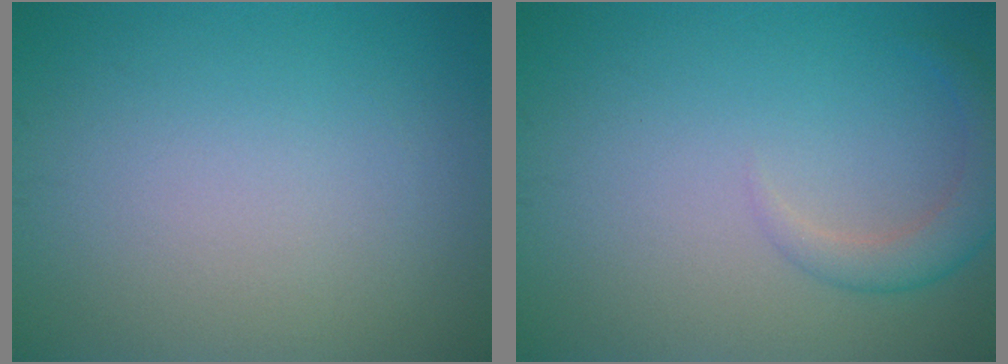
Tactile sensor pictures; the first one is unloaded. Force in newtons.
{"total": 2.6, "press": 2.5, "slide": 0.2}